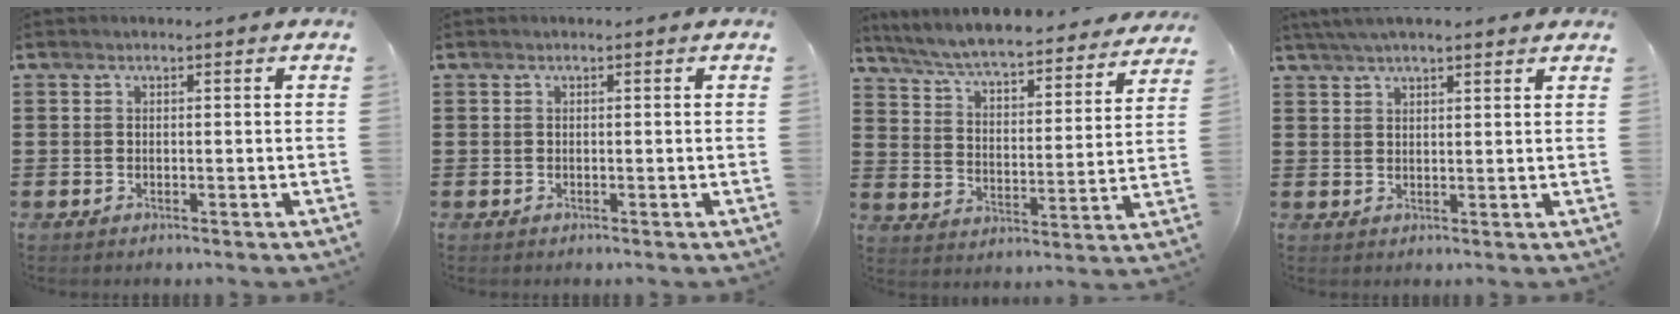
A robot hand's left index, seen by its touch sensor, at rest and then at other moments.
{"total": 0.0}
{"total": 6.4, "force": [6.0, 0.0, 2.1], "torque": [-0.067, -0.041, 0.101]}
{"total": 3.8, "force": [3.1, 0.5, 2.1], "torque": [-0.047, 0.004, 0.057]}